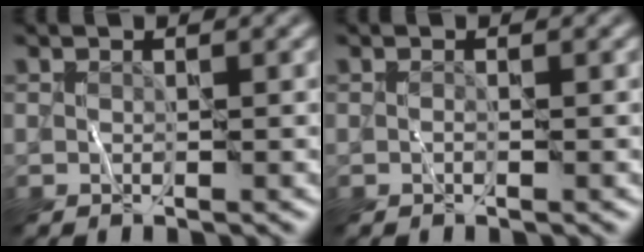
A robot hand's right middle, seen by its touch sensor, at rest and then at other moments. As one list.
[{"total": 0.0}]